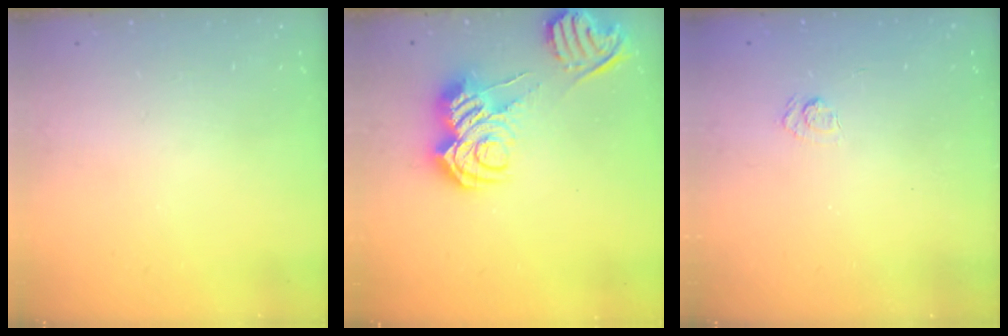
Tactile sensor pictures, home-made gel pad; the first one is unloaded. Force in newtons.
{"total": 15.1, "press": 15.0, "slide": 1.6}
{"total": 2.5, "press": 2.1, "slide": 1.3}